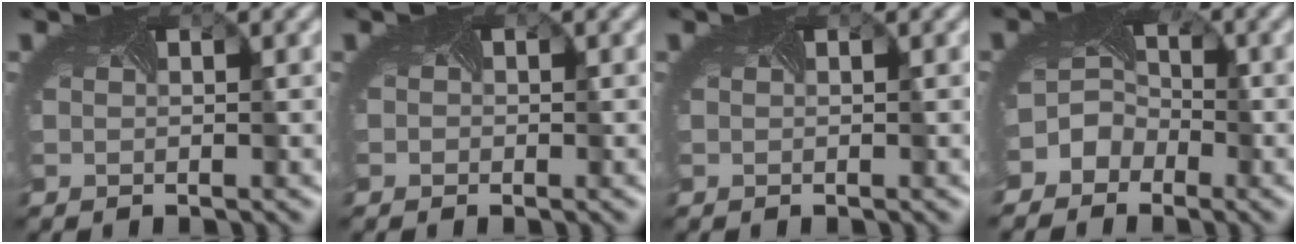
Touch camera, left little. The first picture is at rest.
{"total": 0.8, "force": [-0.1, 0.7, 0.3], "torque": [0.003, -0.001, -0.006]}
{"total": 0.0}
{"total": 6.0, "force": [-3.2, 4.9, 1.4], "torque": [-0.009, -0.003, -0.063]}